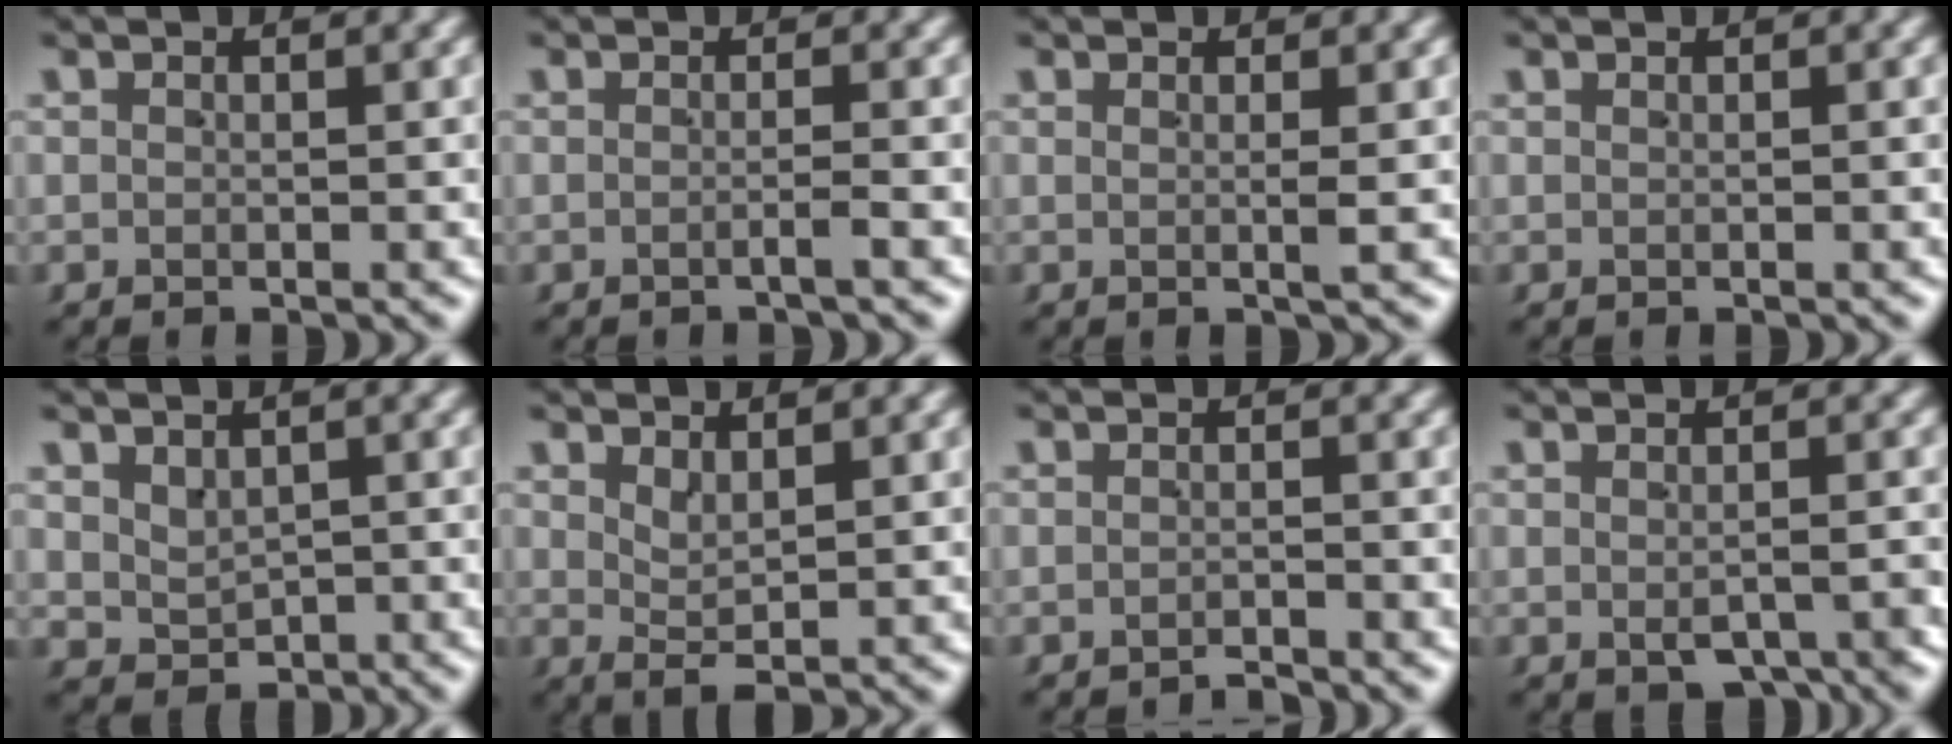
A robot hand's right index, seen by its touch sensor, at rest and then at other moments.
{"total": 0.8, "force": [-0.5, -0.3, 0.5], "torque": [-0.010, 0.002, -0.014]}
{"total": 1.0, "force": [0.2, -0.5, 0.9], "torque": [-0.014, -0.004, 0.005]}
{"total": 0.0}
{"total": 1.9, "force": [0.5, 1.6, 0.9], "torque": [-0.007, -0.011, 0.021]}
{"total": 2.2, "force": [1.1, 0.5, 1.8], "torque": [-0.031, -0.009, 0.027]}
{"total": 1.3, "force": [-1.3, 0.0, -0.1], "torque": [0.004, 0.000, -0.027]}
{"total": 2.9, "force": [-1.9, 1.3, 1.8], "torque": [-0.022, -0.013, -0.021]}